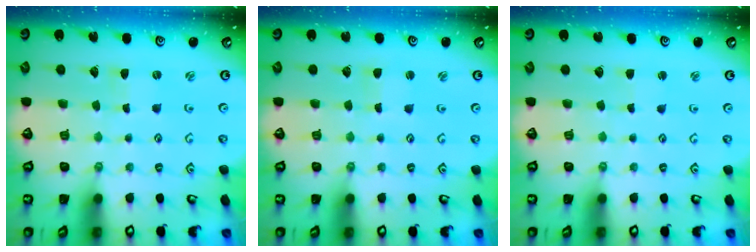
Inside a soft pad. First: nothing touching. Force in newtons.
{"total": 0.8, "press": 0.8, "slide": 0.1}
{"total": 1.3, "press": 1.2, "slide": 0.3}